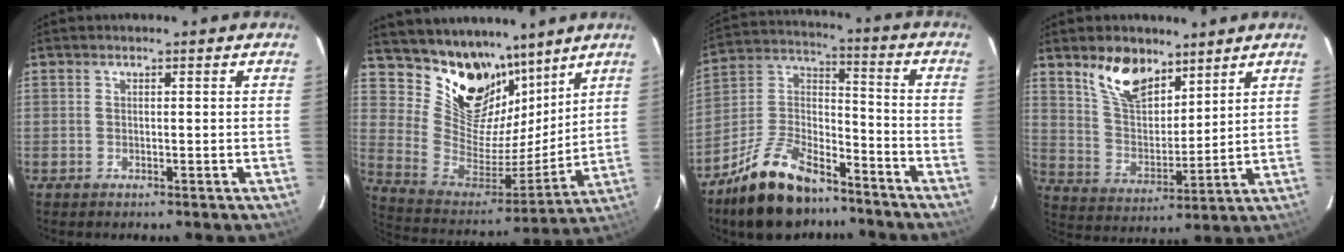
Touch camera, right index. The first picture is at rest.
{"total": 18.3, "force": [13.2, 10.4, 7.2], "torque": [-0.162, -0.008, 0.248]}
{"total": 18.0, "force": [-12.7, 8.1, 9.8], "torque": [-0.208, 0.024, -0.219]}
{"total": 11.3, "force": [7.9, 5.5, 6.0], "torque": [-0.111, 0.009, 0.154]}